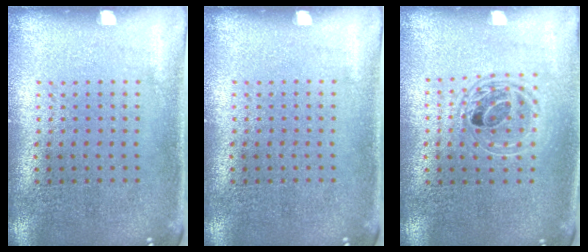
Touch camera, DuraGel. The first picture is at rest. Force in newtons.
{"total": 0.0}
{"total": 1.6, "press": 1.3, "slide": 0.8}